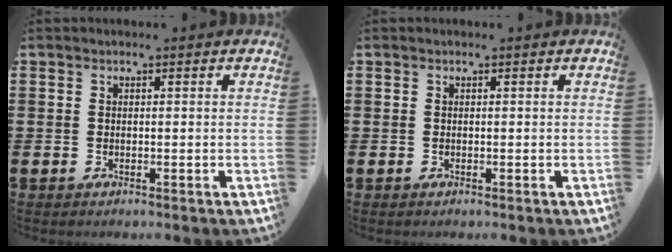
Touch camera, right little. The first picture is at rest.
{"total": 0.0}